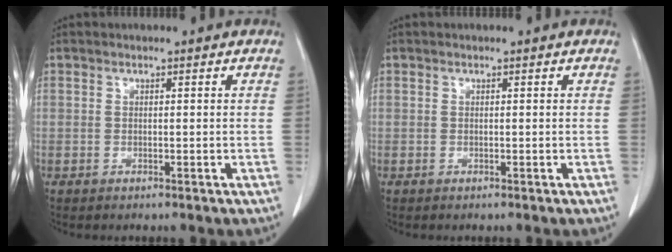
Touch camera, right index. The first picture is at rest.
{"total": 0.0}